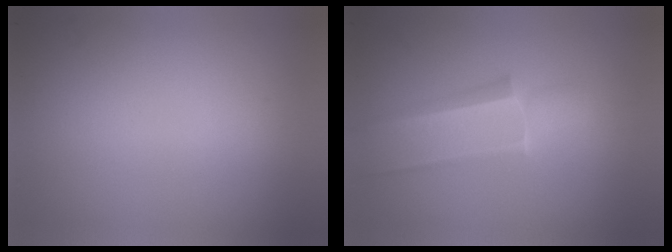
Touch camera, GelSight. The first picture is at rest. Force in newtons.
{"total": 2.2}